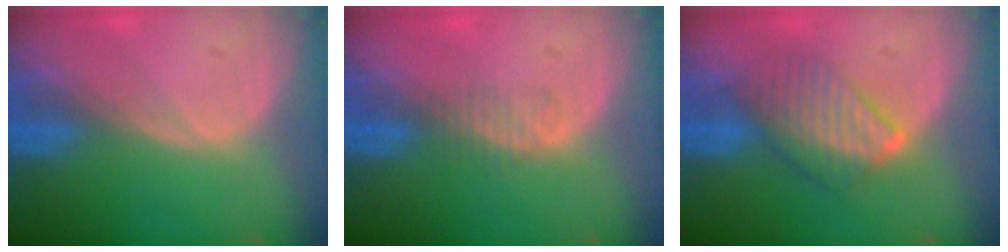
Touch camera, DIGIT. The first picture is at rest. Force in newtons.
{"total": 1.9, "press": 1.6, "slide": 1.0}
{"total": 6.4, "press": 6.4, "slide": 0.8}